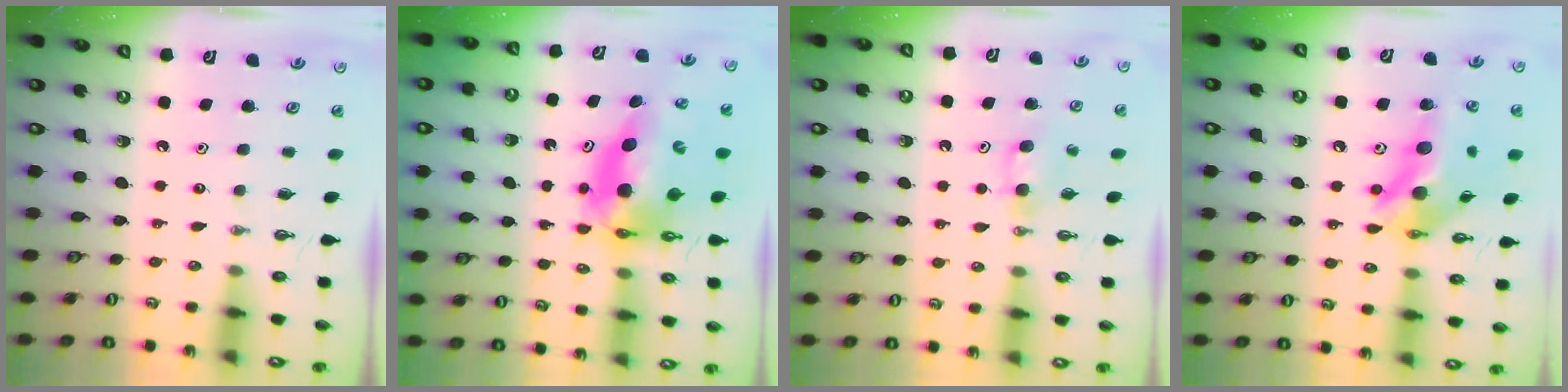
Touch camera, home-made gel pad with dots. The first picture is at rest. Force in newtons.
{"total": 10.6, "press": 10.5, "slide": 1.0}
{"total": 4.4, "press": 4.4, "slide": 0.7}
{"total": 16.5, "press": 16.2, "slide": 3.4}